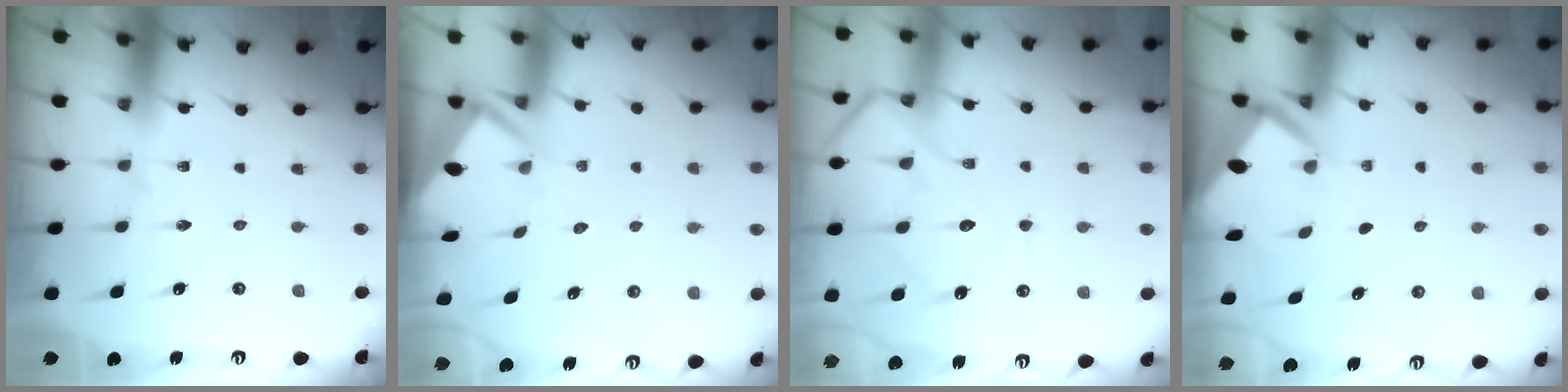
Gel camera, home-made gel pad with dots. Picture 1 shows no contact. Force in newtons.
{"total": 3.4, "press": 3.4, "slide": 0.3}
{"total": 12.3, "press": 12.3, "slide": 1.3}
{"total": 2.7, "press": 2.7, "slide": 0.3}